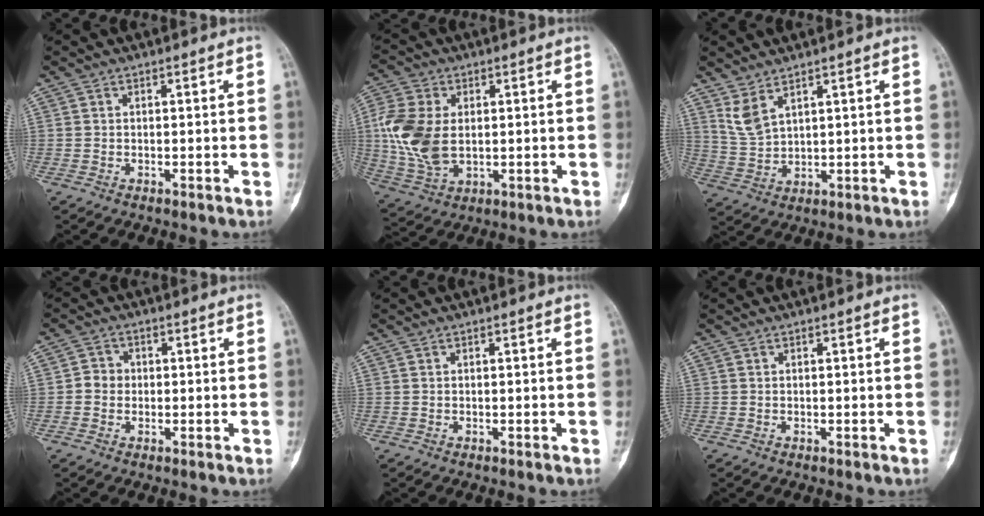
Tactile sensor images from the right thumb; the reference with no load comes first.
{"total": 13.4, "force": [0.9, 8.6, 10.2], "torque": [-0.225, -0.001, 0.023]}
{"total": 5.2, "force": [3.5, 1.9, 3.3], "torque": [-0.068, -0.023, 0.084]}
{"total": 3.0, "force": [-0.3, 2.8, 1.1], "torque": [-0.001, 0.008, -0.012]}
{"total": 0.0}
{"total": 0.0}